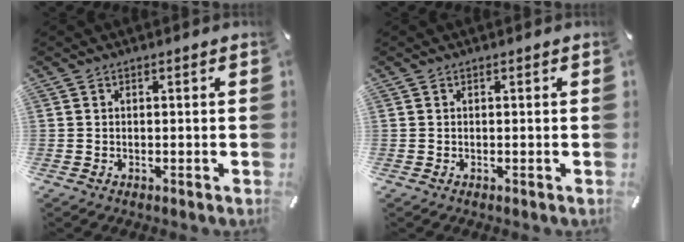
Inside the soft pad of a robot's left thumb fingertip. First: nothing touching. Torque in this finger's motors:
{"motor_torque": [0.00, 0.00, 0.00, 0.00, 0.00]}